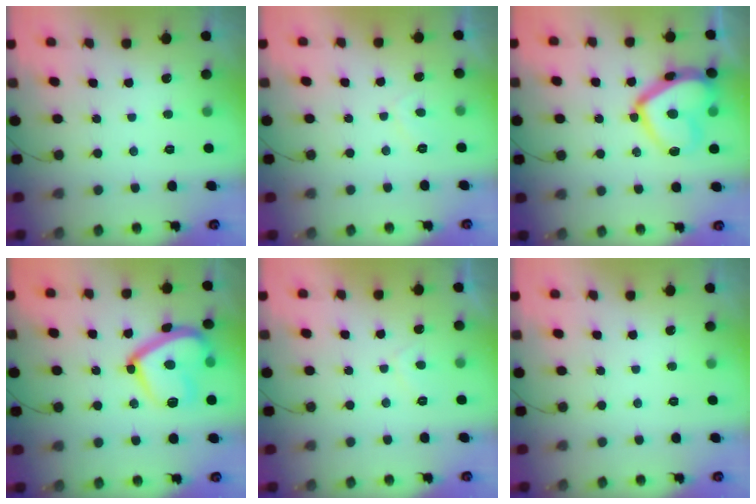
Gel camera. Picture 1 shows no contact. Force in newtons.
{"total": 1.3, "press": 1.2, "slide": 0.6}
{"total": 16.9, "press": 16.8, "slide": 1.5}
{"total": 17.8, "press": 17.7, "slide": 1.6}
{"total": 2.1, "press": 2.0, "slide": 0.9}
{"total": 0.0}